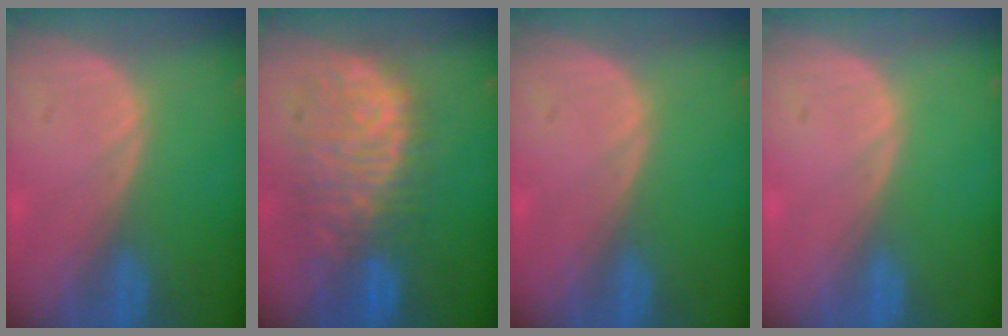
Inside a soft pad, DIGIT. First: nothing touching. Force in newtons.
{"total": 11.0, "press": 9.6, "slide": 5.4}
{"total": 0.0}
{"total": 0.0}